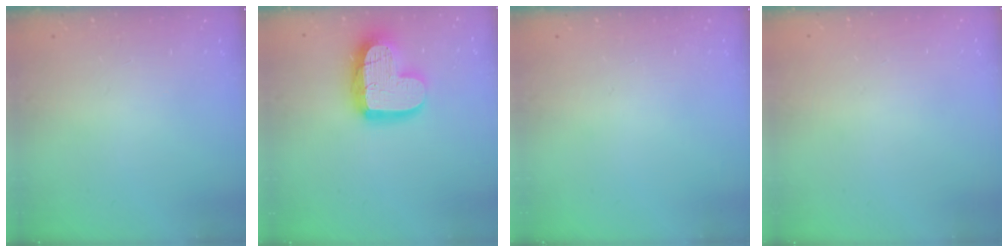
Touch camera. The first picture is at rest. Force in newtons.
{"total": 18.3, "press": 18.2, "slide": 1.9}
{"total": 0.0}
{"total": 0.0}